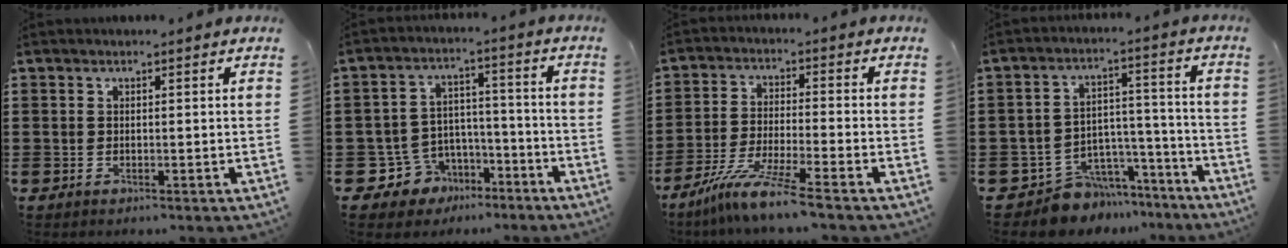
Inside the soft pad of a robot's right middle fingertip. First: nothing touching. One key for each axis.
{"total": 6.5, "fx": -4.4, "fy": 4.8, "fz": 0.7, "tx": -0.044, "ty": 0.013, "tz": -0.086}
{"total": 7.9, "fx": -6.6, "fy": -0.6, "fz": 4.3, "tx": -0.092, "ty": -0.019, "tz": -0.129}
{"total": 7.6, "fx": -6.7, "fy": 3.4, "fz": 0.5, "tx": -0.012, "ty": 0.026, "tz": -0.127}